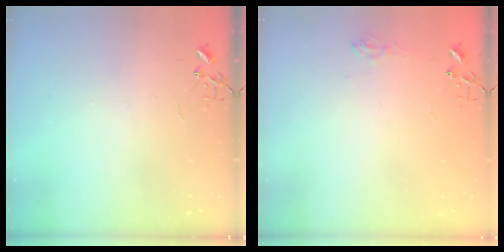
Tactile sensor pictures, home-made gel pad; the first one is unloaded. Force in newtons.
{"total": 6.9, "press": 6.9, "slide": 0.5}